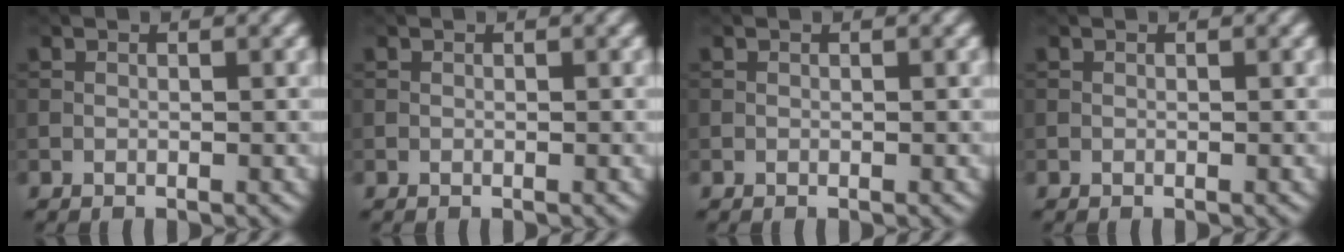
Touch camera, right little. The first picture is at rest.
{"total": 0.0}
{"total": 0.0}
{"total": 0.0}